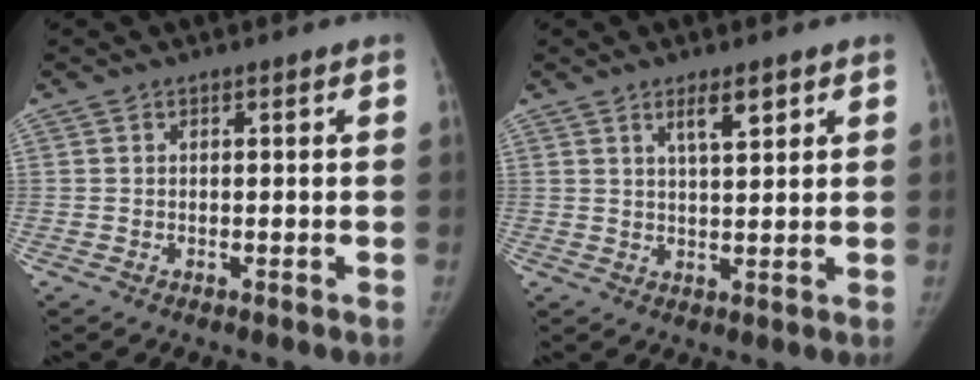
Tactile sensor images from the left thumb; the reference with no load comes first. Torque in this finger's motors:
{"motor_torque": [-0.05, 0.10, 0.66, -0.21, -0.04]}